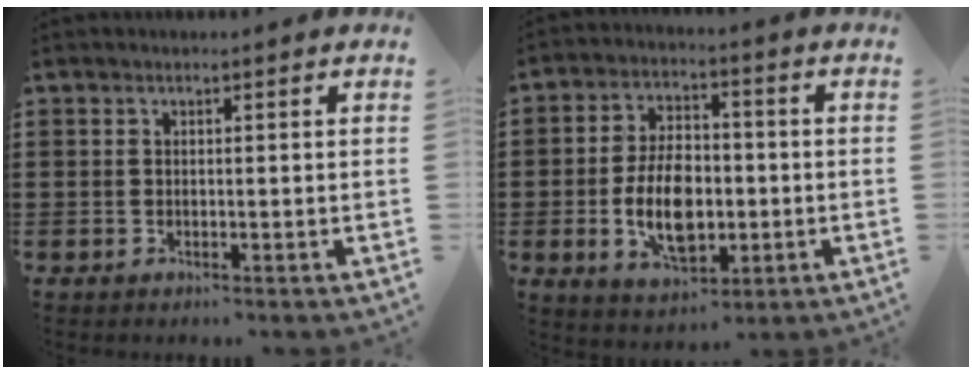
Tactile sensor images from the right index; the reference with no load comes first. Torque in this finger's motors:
{"motor_torque": [1.17, 0.97, 1.06, 0.21]}